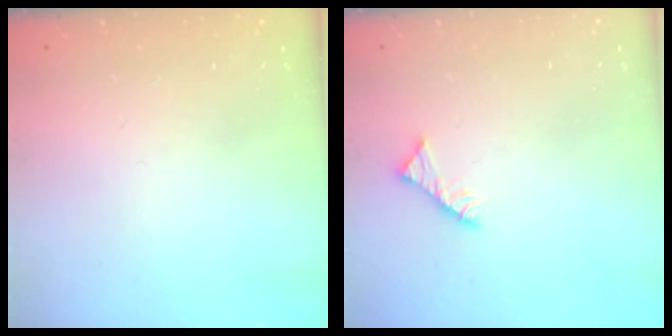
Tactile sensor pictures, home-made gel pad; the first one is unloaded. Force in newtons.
{"total": 2.9, "press": 2.9, "slide": 0.4}